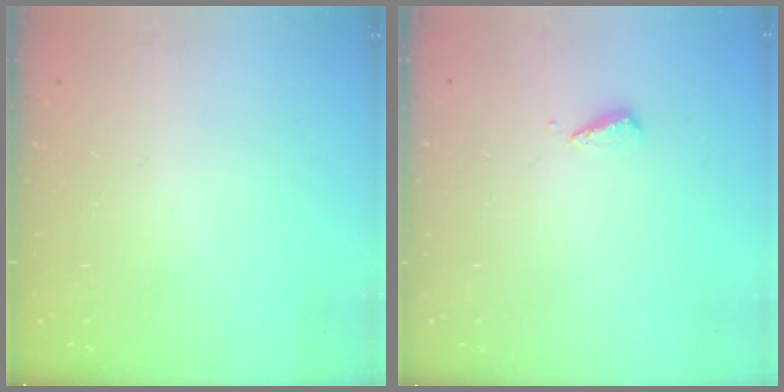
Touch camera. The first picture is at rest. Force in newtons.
{"total": 3.0, "press": 3.0, "slide": 0.2}